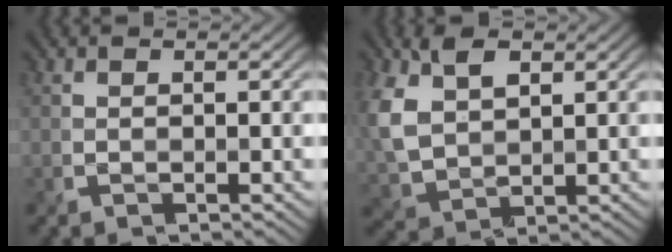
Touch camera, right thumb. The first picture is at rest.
{"total": 8.2, "force": [2.7, 5.2, 5.7], "torque": [-0.155, -0.001, 0.055]}